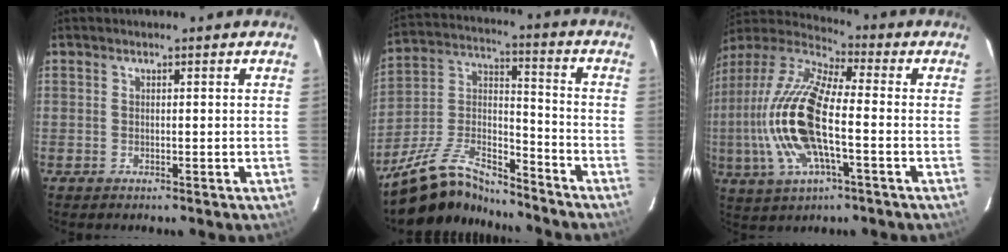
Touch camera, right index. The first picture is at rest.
{"total": 16.4, "force": [-13.6, 5.8, 7.2], "torque": [-0.162, 0.027, -0.240]}
{"total": 19.2, "force": [-3.1, 6.4, 17.8], "torque": [-0.368, -0.003, -0.068]}